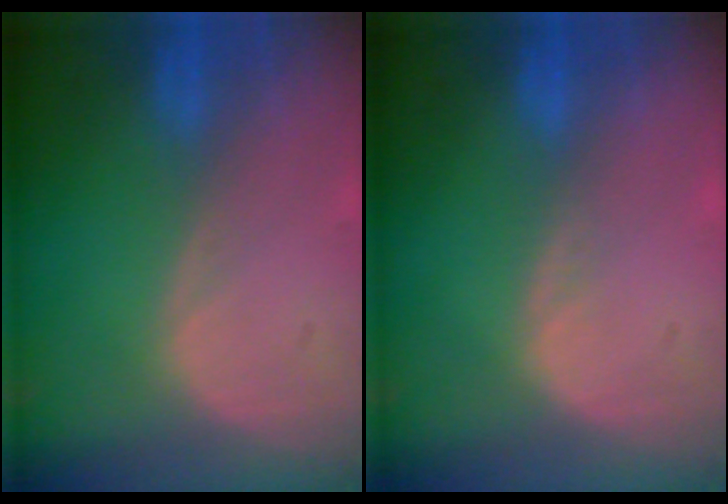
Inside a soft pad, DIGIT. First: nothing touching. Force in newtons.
{"total": 1.1, "press": 0.7, "slide": 0.9}